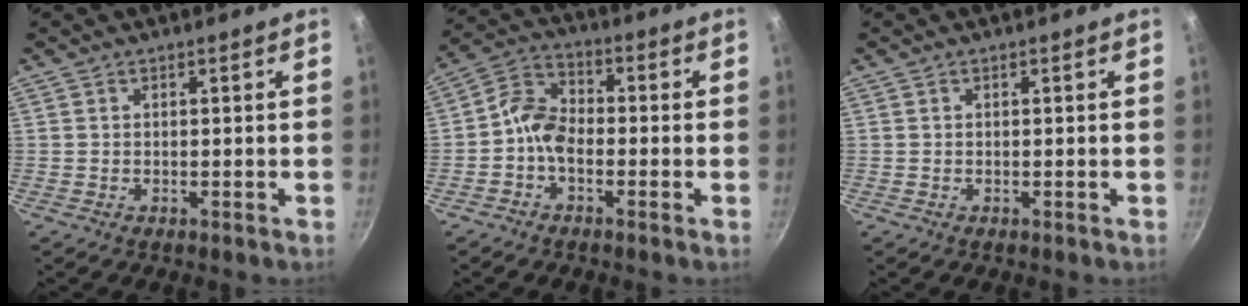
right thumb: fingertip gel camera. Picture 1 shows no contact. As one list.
[{"total": 7.5, "force": [-1.7, 4.7, 5.5], "torque": [-0.093, 0.025, -0.049]}, {"total": 0.0}]